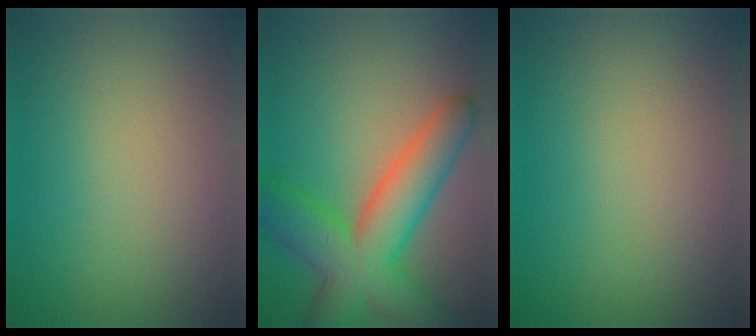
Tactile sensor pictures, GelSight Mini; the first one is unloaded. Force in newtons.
{"total": 8.6, "press": 8.6, "slide": 0.4}
{"total": 0.0}